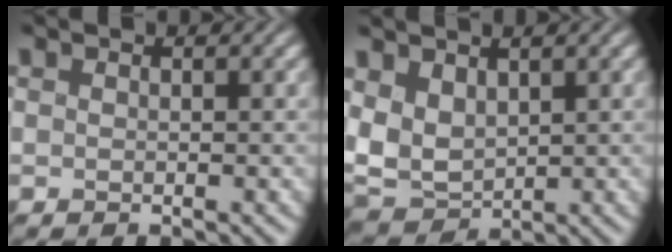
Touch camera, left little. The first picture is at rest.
{"total": 4.8, "force": [0.9, 3.2, 3.4], "torque": [-0.101, -0.001, 0.022]}